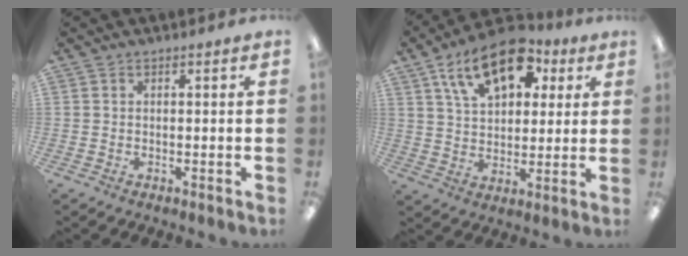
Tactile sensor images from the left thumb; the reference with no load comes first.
{"total": 16.8, "force": [9.1, 9.7, 10.2], "torque": [-0.161, -0.028, 0.163]}